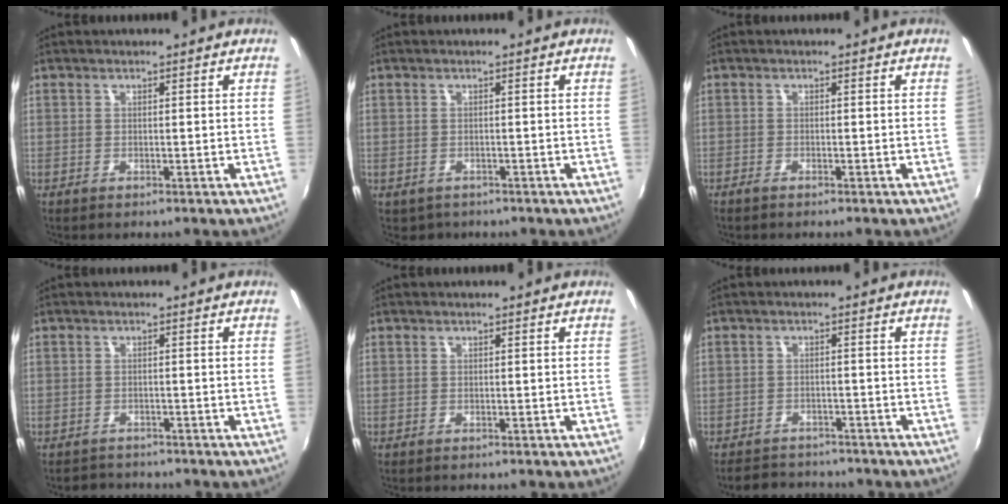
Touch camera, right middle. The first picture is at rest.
{"total": 1.8, "force": [-0.9, 1.5, 0.4], "torque": [-0.013, -0.004, -0.010]}
{"total": 1.3, "force": [-1.1, 0.3, 0.6], "torque": [-0.016, -0.004, -0.025]}
{"total": 2.5, "force": [-2.2, 1.2, -0.2], "torque": [-0.006, 0.002, -0.038]}
{"total": 0.0}
{"total": 6.1, "force": [-5.3, 2.8, 1.0], "torque": [-0.031, 0.012, -0.080]}